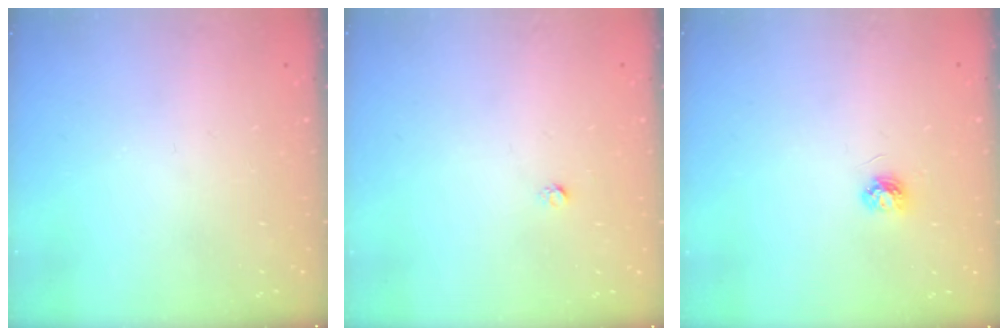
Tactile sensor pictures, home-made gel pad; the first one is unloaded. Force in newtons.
{"total": 1.6, "press": 1.5, "slide": 0.1}
{"total": 3.9, "press": 3.9, "slide": 0.4}